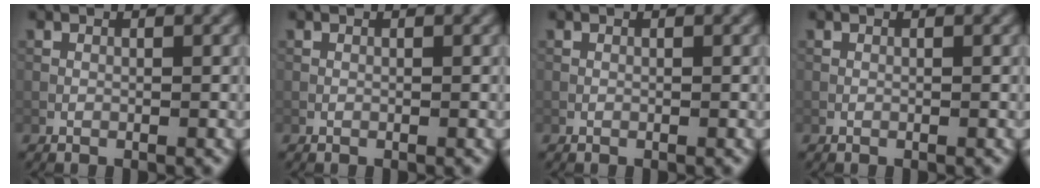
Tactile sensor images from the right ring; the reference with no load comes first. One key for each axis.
{"total": 0.0}
{"total": 0.0}
{"total": 0.0}